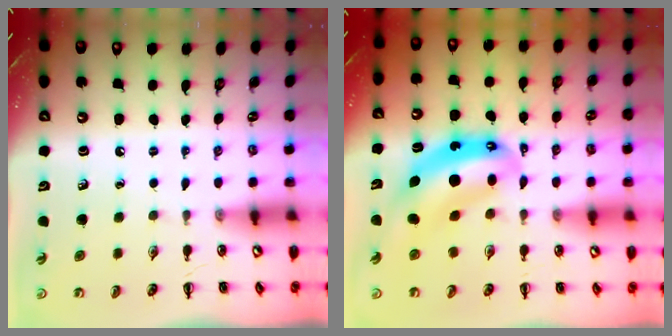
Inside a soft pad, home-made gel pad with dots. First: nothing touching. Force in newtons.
{"total": 9.8, "press": 9.5, "slide": 2.2}